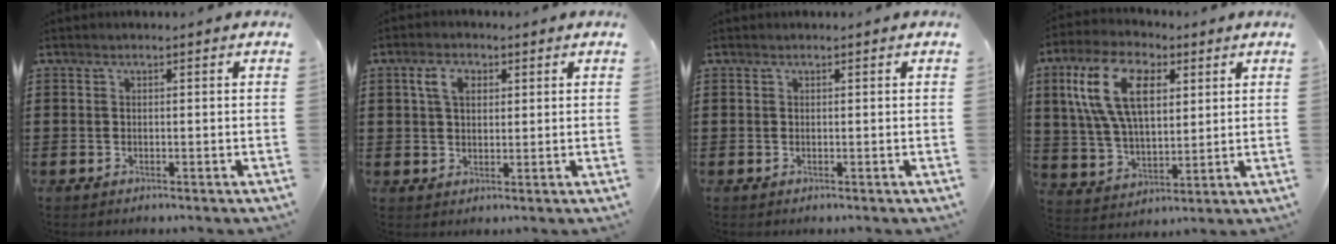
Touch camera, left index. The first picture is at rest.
{"total": 4.0, "force": [1.5, 2.6, 2.6], "torque": [-0.063, 0.013, 0.025]}
{"total": 0.0}
{"total": 13.4, "force": [5.4, 7.2, 9.9], "torque": [-0.224, 0.014, 0.098]}